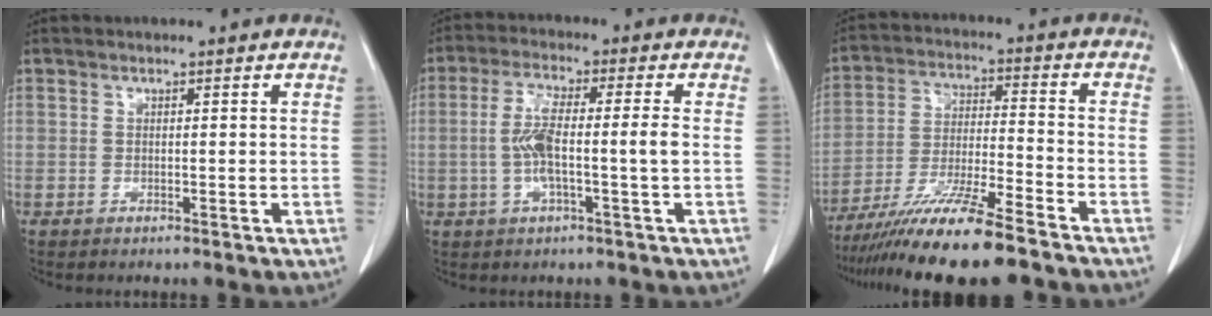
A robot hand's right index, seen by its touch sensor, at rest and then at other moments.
{"total": 7.2, "force": [-0.7, 0.3, 7.1], "torque": [-0.146, 0.006, -0.015]}
{"total": 14.7, "force": [-11.6, 0.1, 9.0], "torque": [-0.166, -0.032, -0.201]}